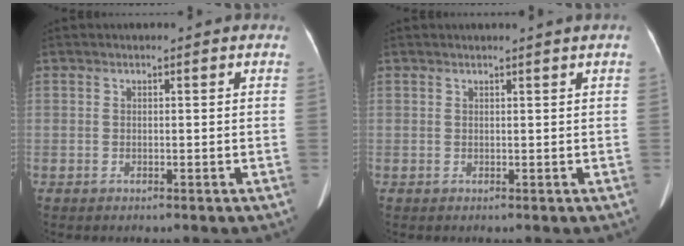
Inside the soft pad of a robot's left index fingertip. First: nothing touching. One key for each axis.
{"total": 1.0, "fx": 0.8, "fy": -0.3, "fz": 0.5, "tx": -0.011, "ty": 0.000, "tz": 0.018}